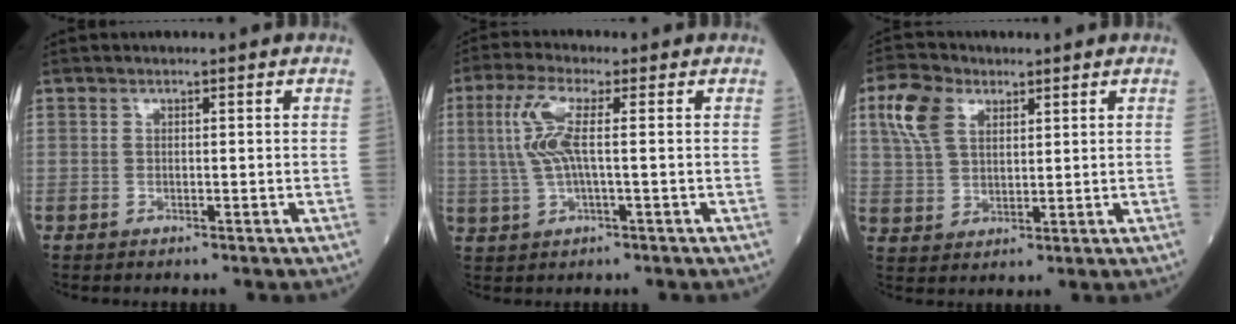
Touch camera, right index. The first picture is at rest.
{"total": 6.7, "force": [1.0, 1.3, 6.5], "torque": [-0.155, 0.014, 0.019]}
{"total": 7.6, "force": [3.5, 4.6, 4.9], "torque": [-0.118, 0.020, 0.073]}